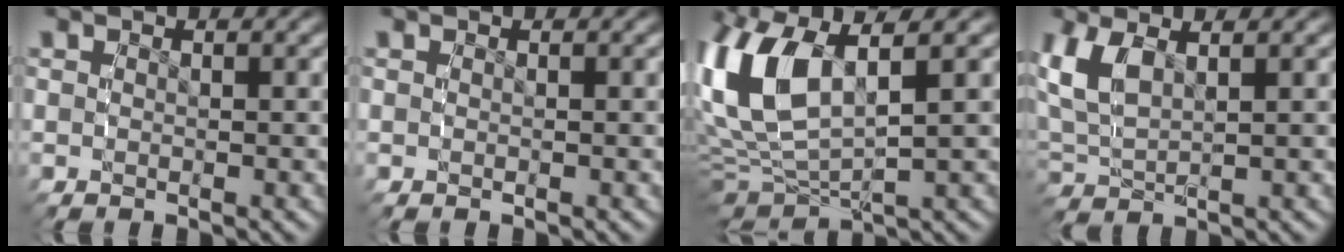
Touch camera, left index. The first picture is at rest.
{"total": 0.0}
{"total": 8.4, "force": [1.6, 5.1, 6.4], "torque": [-0.168, -0.003, 0.035]}
{"total": 4.9, "force": [1.7, 3.2, 3.2], "torque": [-0.110, -0.009, 0.042]}